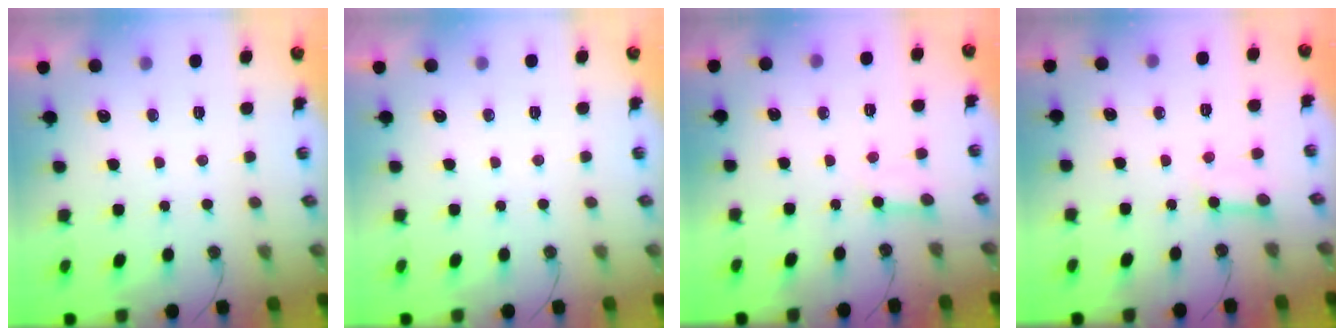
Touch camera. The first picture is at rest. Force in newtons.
{"total": 0.0}
{"total": 3.6, "press": 3.6, "slide": 0.4}
{"total": 4.8, "press": 4.8, "slide": 0.6}